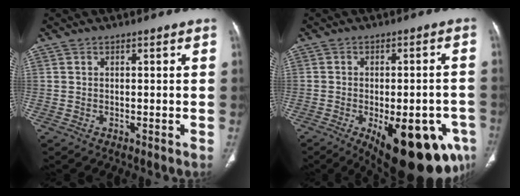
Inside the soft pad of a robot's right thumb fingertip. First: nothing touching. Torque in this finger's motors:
{"motor_torque": [3.05, 1.96, 1.37, -1.40, 0.48]}